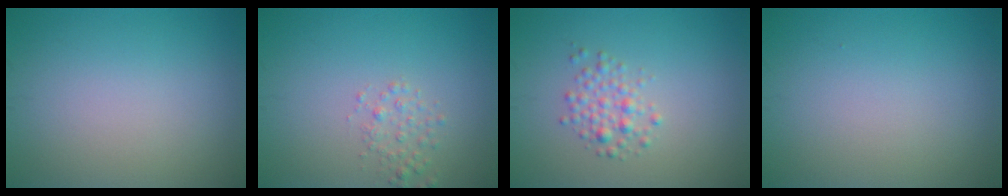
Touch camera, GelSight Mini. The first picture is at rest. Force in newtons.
{"total": 1.5, "press": 1.5, "slide": 0.1}
{"total": 2.1, "press": 2.1, "slide": 0.1}
{"total": 0.0}